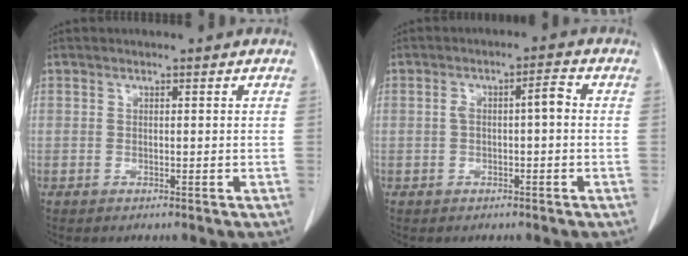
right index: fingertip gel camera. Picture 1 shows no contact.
{"total": 3.6, "force": [0.0, 0.9, 3.5], "torque": [-0.065, 0.019, 0.003]}